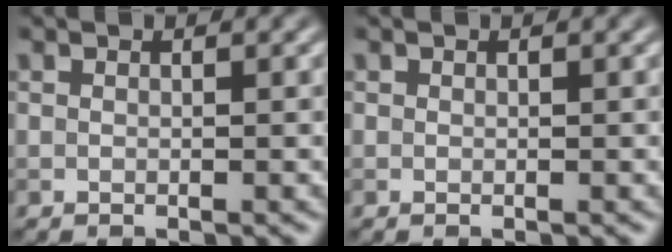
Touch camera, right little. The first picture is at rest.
{"total": 0.0}